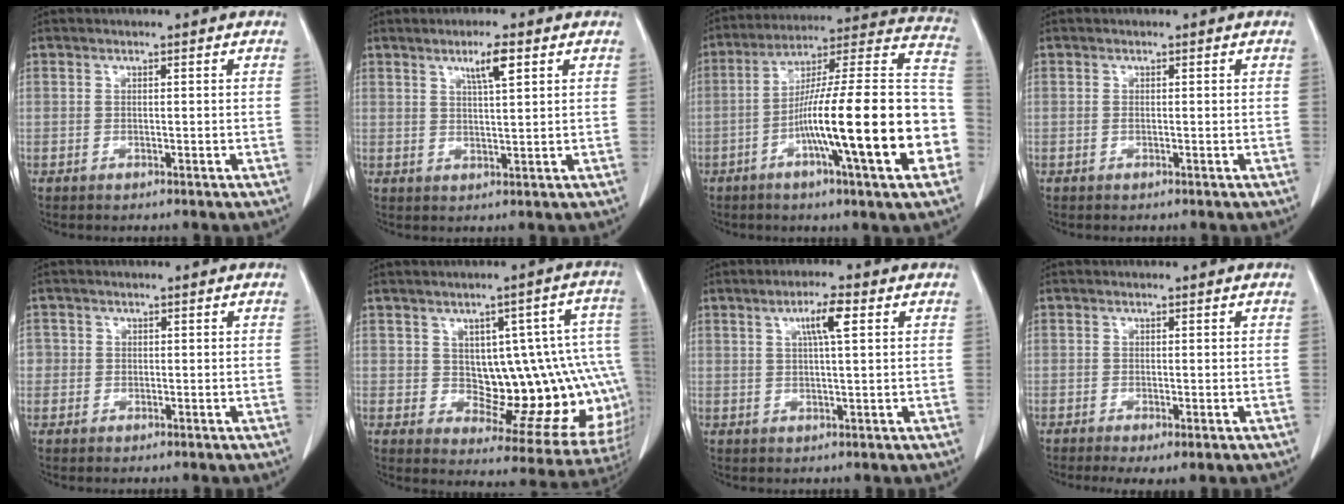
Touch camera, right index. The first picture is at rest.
{"total": 4.1, "force": [2.3, 0.3, 3.5], "torque": [-0.060, 0.000, 0.038]}
{"total": 24.2, "force": [-6.6, 1.4, 23.2], "torque": [-0.287, 0.011, -0.107]}
{"total": 0.0}
{"total": 1.8, "force": [-0.1, 1.8, 0.2], "torque": [0.008, 0.005, -0.004]}
{"total": 15.8, "force": [0.2, 6.2, 14.5], "torque": [-0.134, 0.031, 0.018]}
{"total": 4.5, "force": [1.7, 0.3, 4.2], "torque": [-0.075, 0.005, 0.028]}
{"total": 2.6, "force": [-1.6, 0.7, 2.0], "torque": [-0.029, -0.007, -0.021]}